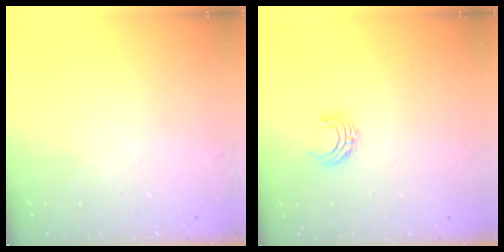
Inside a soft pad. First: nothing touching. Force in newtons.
{"total": 5.0, "press": 5.0, "slide": 0.5}